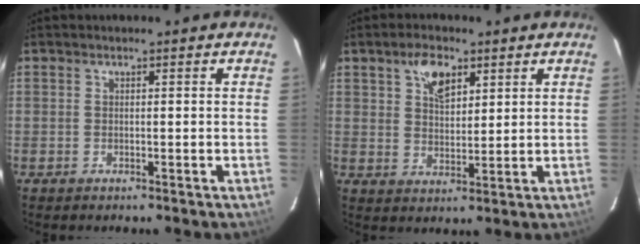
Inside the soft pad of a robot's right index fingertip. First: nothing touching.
{"total": 6.3, "force": [3.4, 3.4, 4.1], "torque": [-0.067, 0.008, 0.063]}